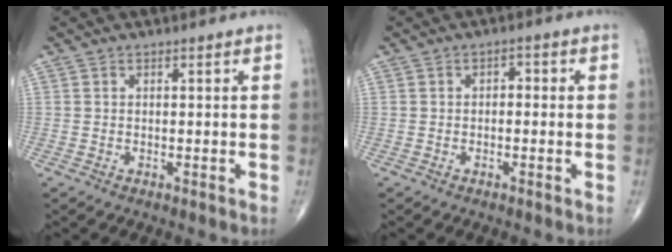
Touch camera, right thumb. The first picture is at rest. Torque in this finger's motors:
{"motor_torque": [-0.07, -0.20, 0.07, 0.20, 0.03]}